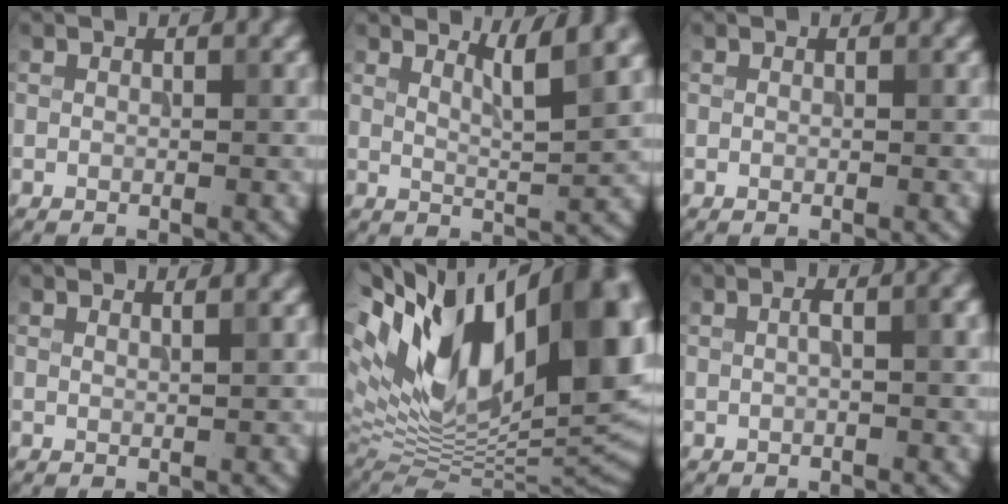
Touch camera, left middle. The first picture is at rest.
{"total": 4.3, "force": [2.9, 0.5, 3.1], "torque": [-0.040, 0.000, 0.052]}
{"total": 0.0}
{"total": 2.0, "force": [1.4, 0.7, 1.3], "torque": [-0.003, 0.010, -0.001]}
{"total": 19.7, "force": [5.0, 10.2, 16.1], "torque": [-0.254, -0.021, 0.114]}
{"total": 3.4, "force": [0.6, 1.2, 3.2], "torque": [-0.038, 0.012, 0.004]}